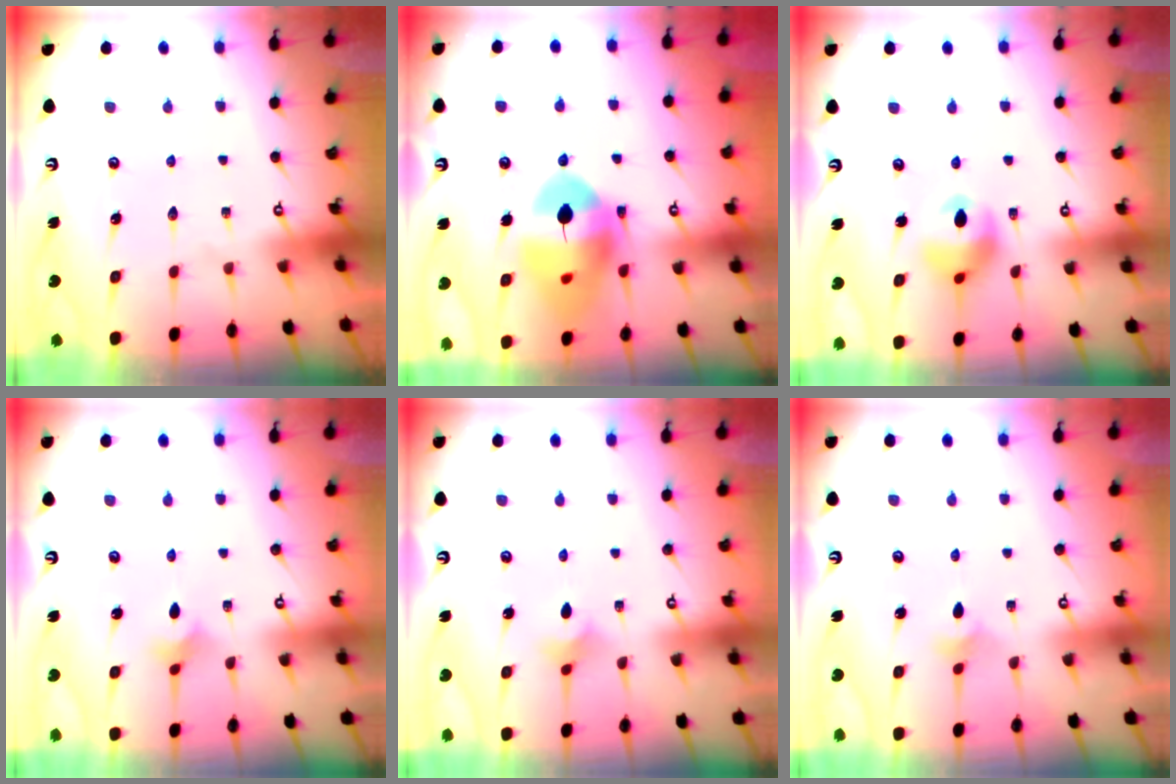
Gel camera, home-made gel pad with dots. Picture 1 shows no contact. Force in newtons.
{"total": 17.3, "press": 17.2, "slide": 2.2}
{"total": 12.5, "press": 11.9, "slide": 3.8}
{"total": 1.8, "press": 1.7, "slide": 0.5}
{"total": 3.4, "press": 3.3, "slide": 0.9}
{"total": 3.0, "press": 2.9, "slide": 0.7}